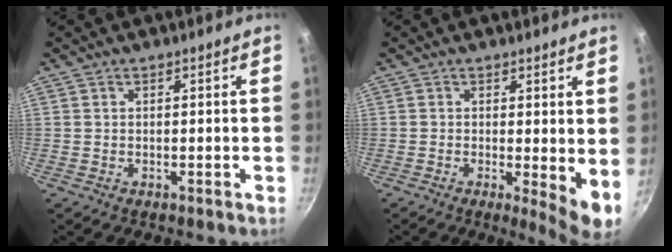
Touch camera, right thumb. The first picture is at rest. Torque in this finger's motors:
{"motor_torque": [-0.50, 0.85, -0.04, 0.19, 0.06]}